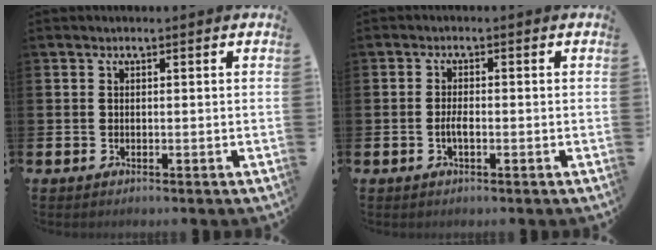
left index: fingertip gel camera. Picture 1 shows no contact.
{"total": 1.8, "force": [-0.6, 0.6, 1.6], "torque": [-0.031, 0.002, -0.011]}